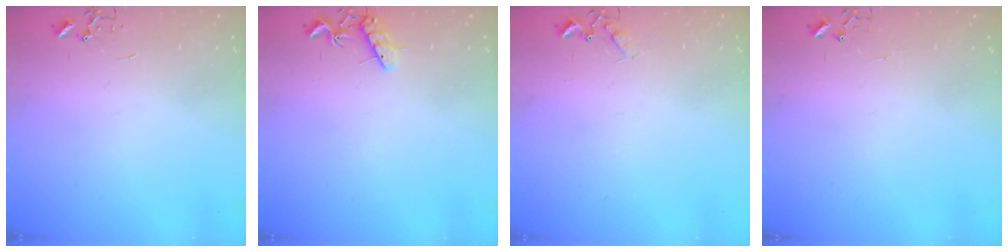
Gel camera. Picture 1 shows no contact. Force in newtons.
{"total": 7.5, "press": 7.4, "slide": 0.6}
{"total": 6.1, "press": 6.0, "slide": 0.8}
{"total": 3.6, "press": 3.6, "slide": 0.4}